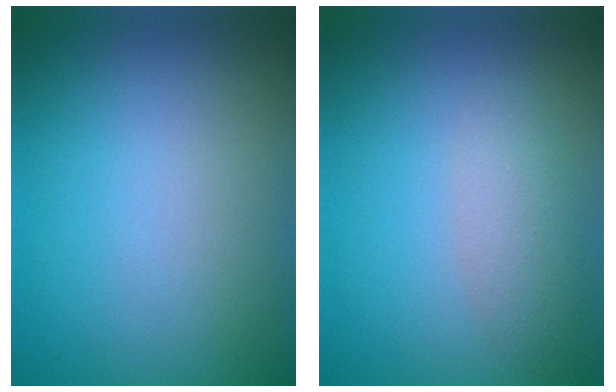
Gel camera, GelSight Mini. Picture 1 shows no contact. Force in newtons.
{"total": 2.5, "press": 2.5, "slide": 0.2}